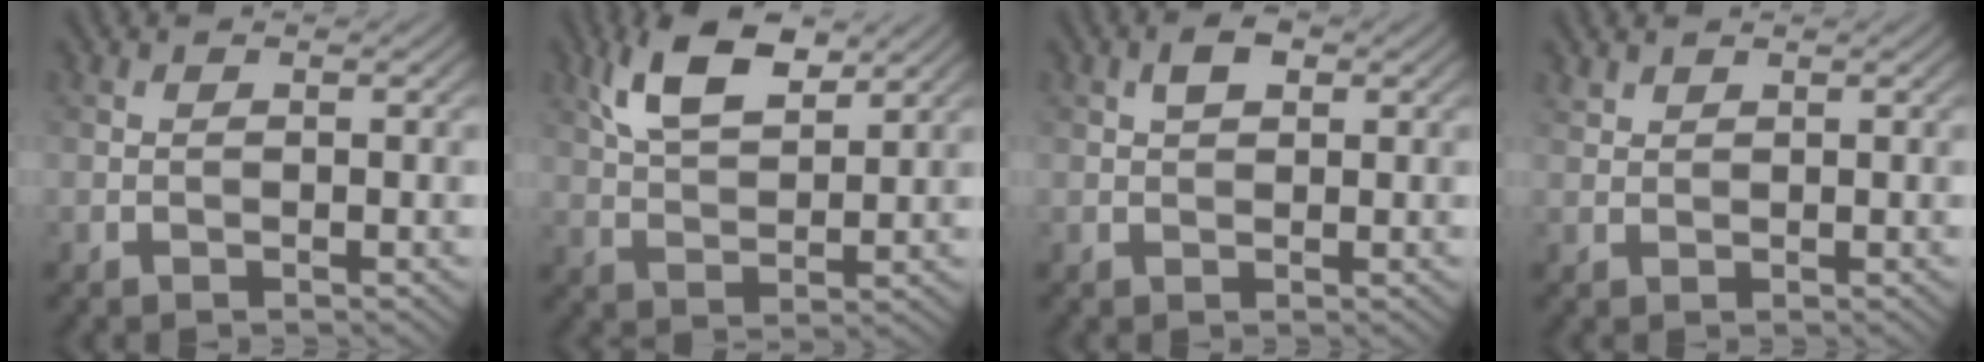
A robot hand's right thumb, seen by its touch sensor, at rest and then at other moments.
{"total": 7.9, "force": [4.6, 3.2, 5.6], "torque": [-0.120, 0.007, 0.093]}
{"total": 2.3, "force": [0.9, 1.3, 1.7], "torque": [-0.029, 0.007, 0.013]}
{"total": 1.1, "force": [1.0, 0.4, 0.2], "torque": [-0.009, 0.002, 0.027]}